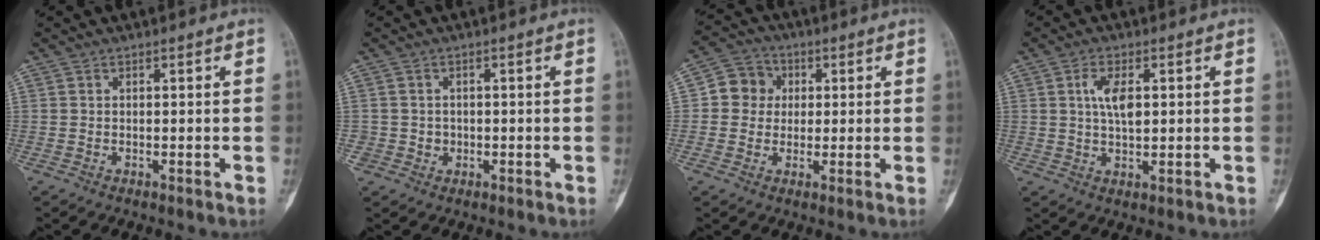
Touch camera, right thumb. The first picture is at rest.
{"total": 2.0, "force": [-0.4, 2.0, 0.2], "torque": [0.011, 0.009, -0.006]}
{"total": 6.7, "force": [0.8, 6.2, 2.3], "torque": [-0.009, 0.009, 0.003]}
{"total": 5.6, "force": [1.1, 2.6, 4.8], "torque": [-0.091, -0.004, 0.020]}